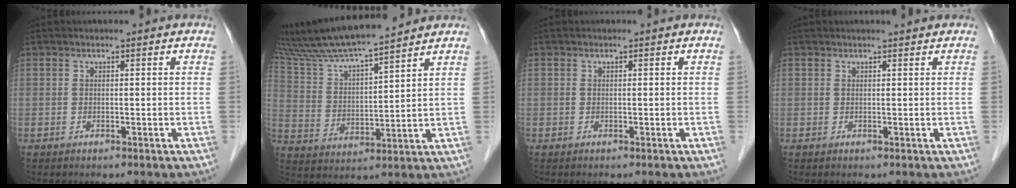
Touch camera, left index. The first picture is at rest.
{"total": 13.9, "force": [12.6, 0.5, 6.0], "torque": [-0.117, 0.013, 0.227]}
{"total": 0.0}
{"total": 1.7, "force": [1.7, -0.1, 0.4], "torque": [-0.006, 0.008, 0.023]}